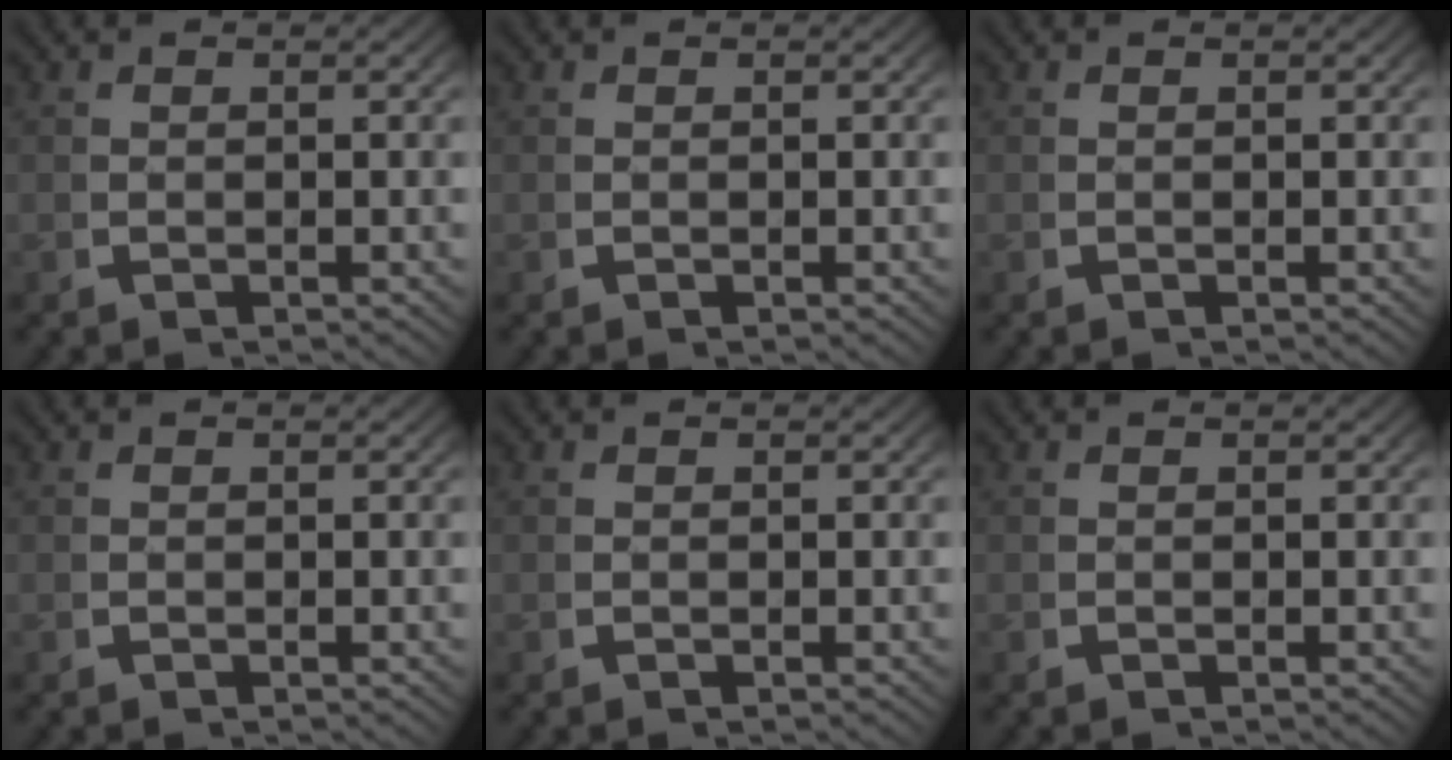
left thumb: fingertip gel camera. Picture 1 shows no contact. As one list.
[{"total": 0.0}, {"total": 0.0}, {"total": 0.0}, {"total": 0.0}, {"total": 0.0}]